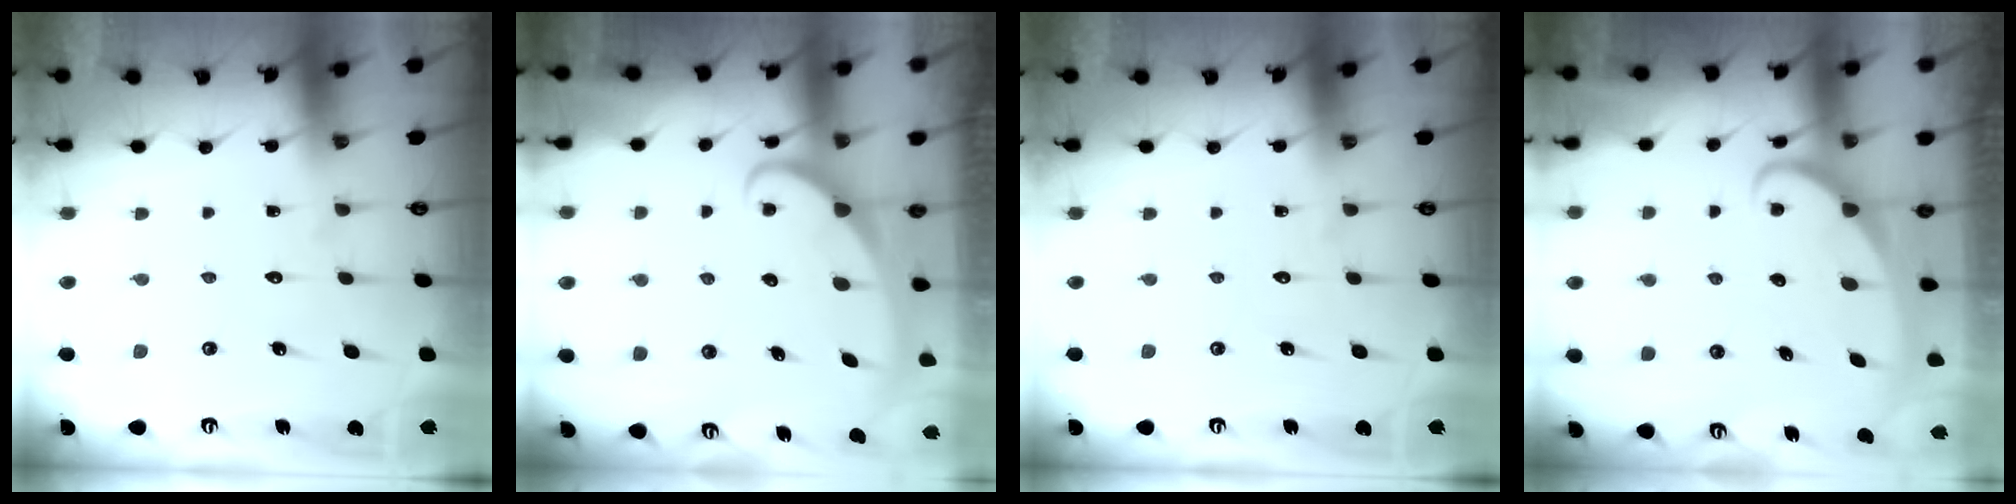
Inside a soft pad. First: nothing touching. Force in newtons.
{"total": 2.6, "press": 2.6, "slide": 0.4}
{"total": 0.0}
{"total": 2.6, "press": 2.6, "slide": 0.3}